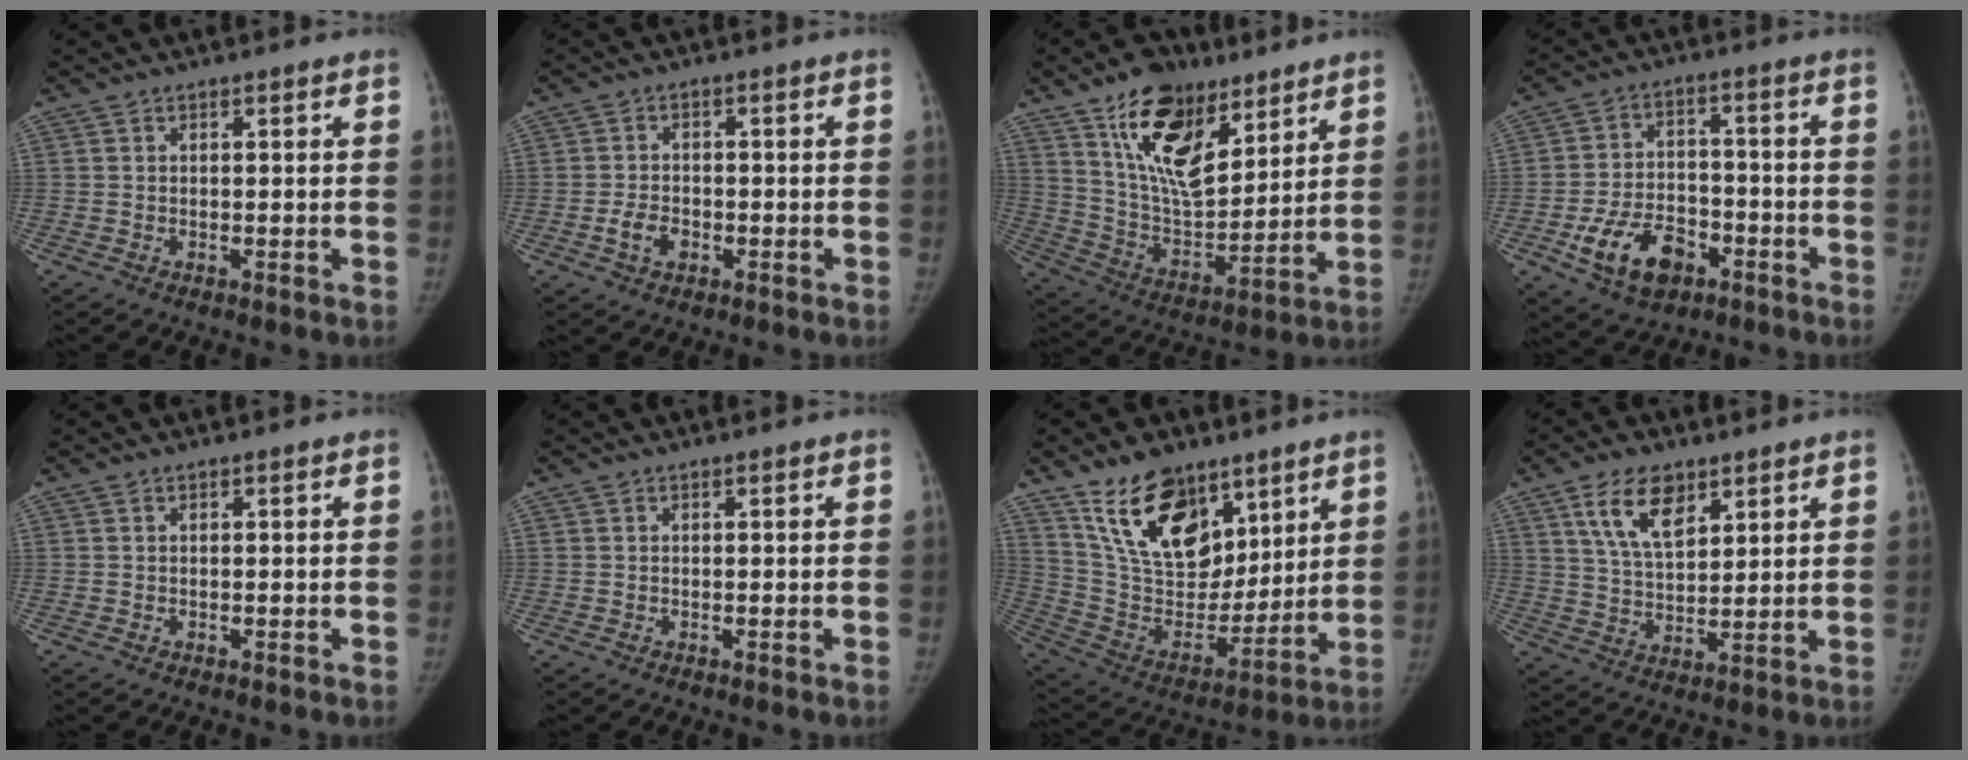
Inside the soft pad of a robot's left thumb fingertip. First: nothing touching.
{"total": 4.0, "force": [-1.6, 2.9, 2.3], "torque": [-0.034, 0.013, -0.027]}
{"total": 18.7, "force": [10.9, 9.4, 12.0], "torque": [-0.158, -0.057, 0.203]}
{"total": 12.4, "force": [-5.8, 8.0, 7.5], "torque": [-0.110, 0.030, -0.091]}
{"total": 0.0}
{"total": 0.0}
{"total": 20.1, "force": [12.4, 11.6, 10.8], "torque": [-0.137, -0.065, 0.235]}
{"total": 10.1, "force": [5.5, 5.3, 6.7], "torque": [-0.100, -0.027, 0.108]}